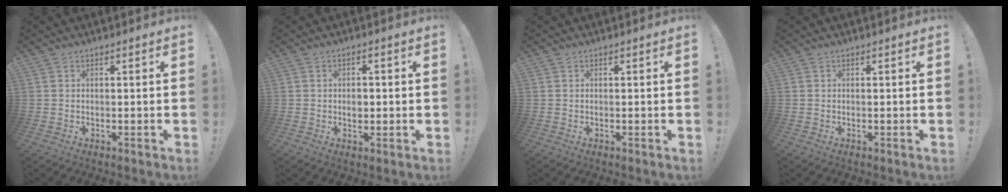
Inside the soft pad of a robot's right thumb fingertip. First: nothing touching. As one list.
[{"total": 2.3, "force": [-0.4, 1.7, 1.4], "torque": [-0.002, -0.004, -0.013]}, {"total": 0.0}, {"total": 0.0}]